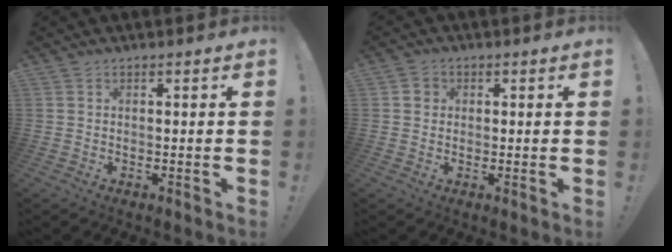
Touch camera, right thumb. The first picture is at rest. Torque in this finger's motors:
{"motor_torque": [0.18, 0.38, 0.07, -0.11, 0.00]}